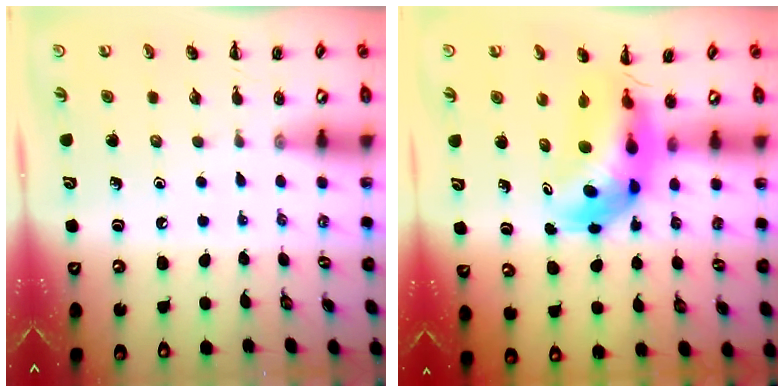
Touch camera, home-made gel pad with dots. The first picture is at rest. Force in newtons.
{"total": 7.4, "press": 7.1, "slide": 2.1}